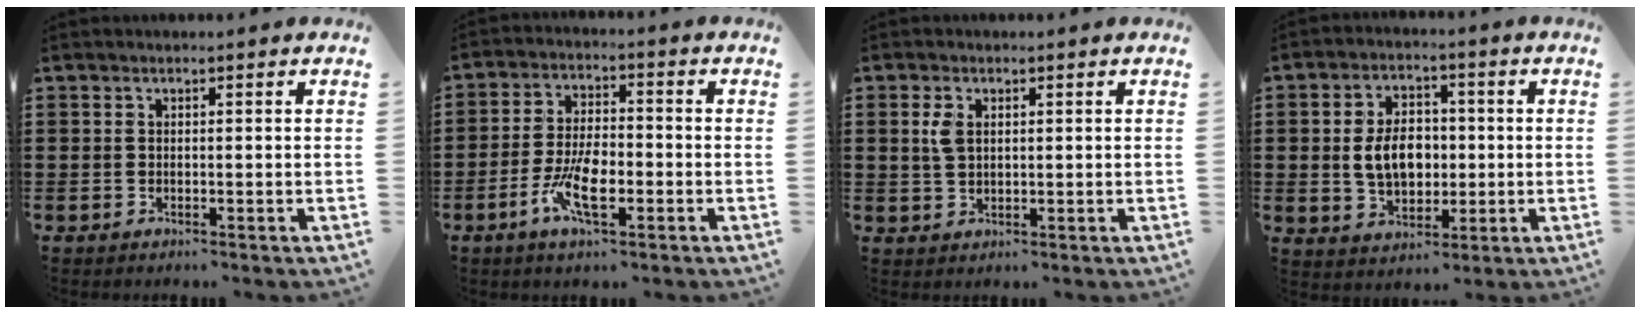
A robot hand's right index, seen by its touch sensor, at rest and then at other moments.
{"total": 7.6, "force": [-3.0, 3.0, 6.3], "torque": [-0.135, -0.006, -0.057]}
{"total": 2.8, "force": [0.8, 1.6, 2.2], "torque": [-0.048, 0.007, 0.014]}
{"total": 7.2, "force": [0.0, 5.0, 5.2], "torque": [-0.104, 0.004, -0.008]}